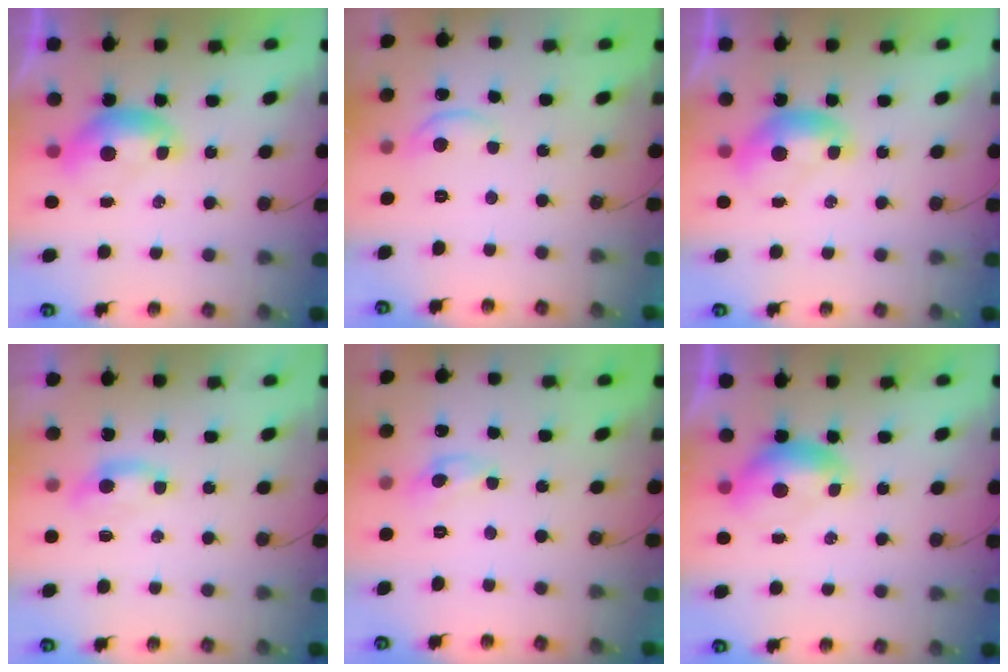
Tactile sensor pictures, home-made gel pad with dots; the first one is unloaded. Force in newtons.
{"total": 3.0, "press": 2.9, "slide": 0.5}
{"total": 0.0}
{"total": 0.0}
{"total": 2.4, "press": 2.4, "slide": 0.3}
{"total": 0.6, "press": 0.3, "slide": 0.5}